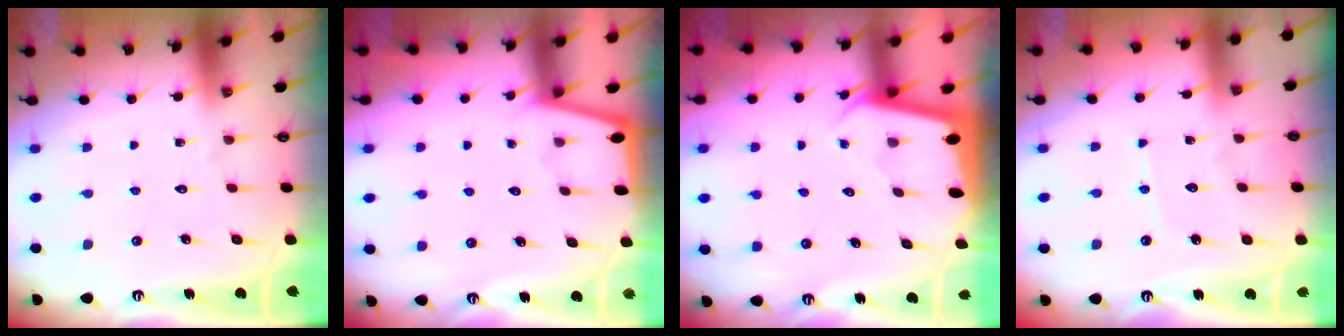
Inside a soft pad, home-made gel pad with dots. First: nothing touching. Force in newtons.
{"total": 1.4, "press": 1.4, "slide": 0.2}
{"total": 1.8, "press": 1.8, "slide": 0.1}
{"total": 3.8, "press": 3.8, "slide": 0.4}